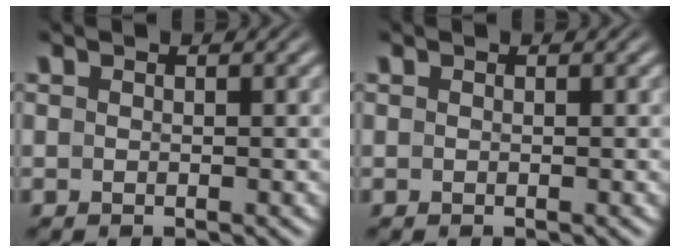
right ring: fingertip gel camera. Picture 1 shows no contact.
{"total": 0.0}